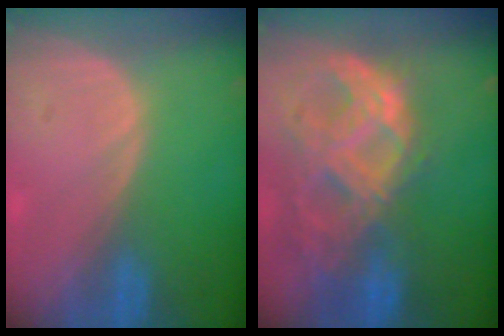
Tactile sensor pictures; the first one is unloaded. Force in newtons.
{"total": 11.3, "press": 9.5, "slide": 6.0}